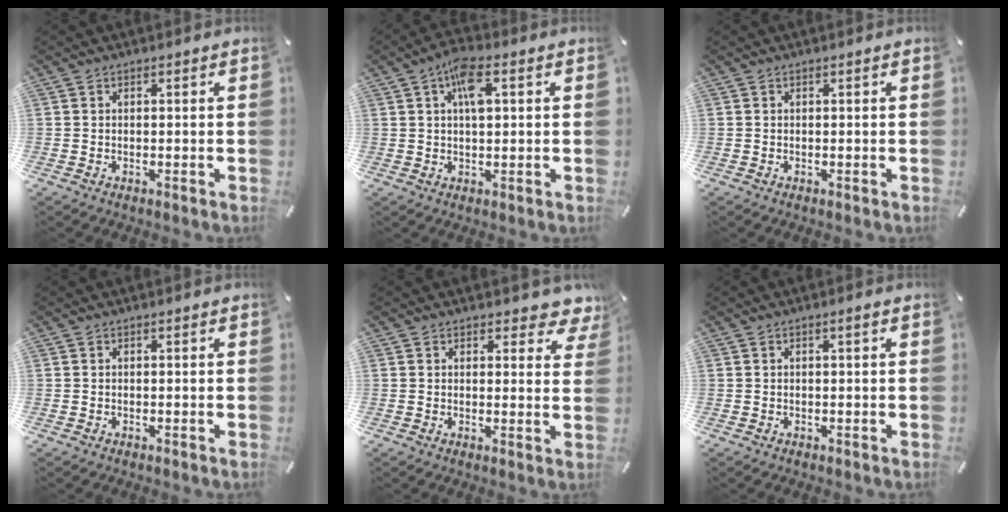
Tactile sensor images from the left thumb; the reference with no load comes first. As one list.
[{"total": 7.1, "force": [2.2, 2.9, 6.0], "torque": [-0.108, 0.005, 0.034]}, {"total": 0.0}, {"total": 0.0}, {"total": 4.5, "force": [3.3, 2.5, 1.8], "torque": [-0.004, -0.022, 0.053]}, {"total": 1.0, "force": [0.2, 0.1, 1.0], "torque": [-0.017, 0.002, 0.003]}]